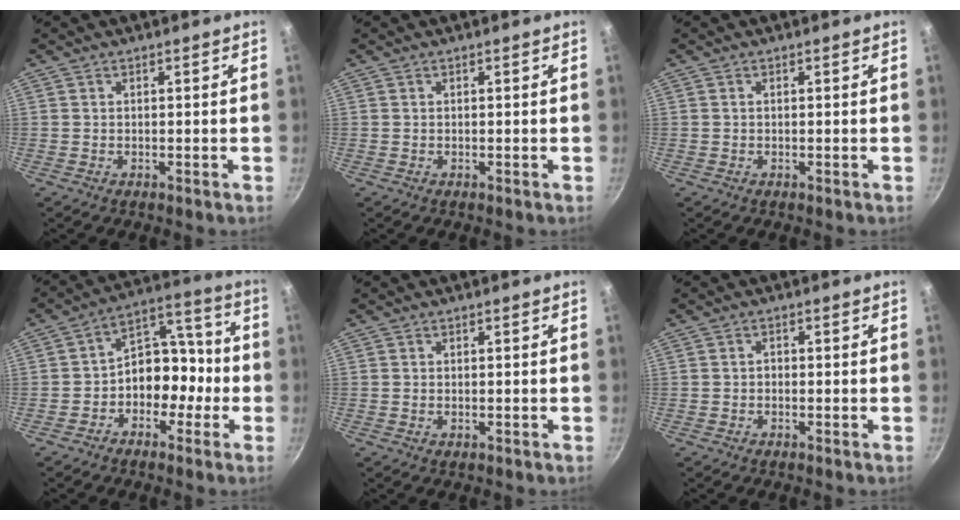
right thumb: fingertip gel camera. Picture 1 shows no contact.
{"total": 0.0}
{"total": 0.0}
{"total": 11.7, "force": [-2.6, 8.3, 7.9], "torque": [-0.074, 0.051, -0.056]}
{"total": 0.7, "force": [-0.1, 0.5, 0.5], "torque": [-0.011, 0.000, 0.000]}
{"total": 0.9, "force": [-0.3, 0.7, 0.5], "torque": [-0.002, 0.003, -0.009]}